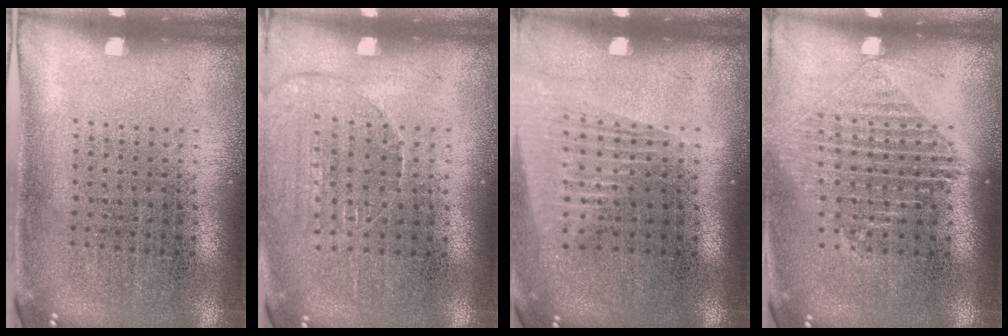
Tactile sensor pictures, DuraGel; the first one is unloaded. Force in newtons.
{"total": 1.2, "press": 1.2, "slide": 0.1}
{"total": 1.4, "press": 1.2, "slide": 0.7}
{"total": 1.3, "press": 1.2, "slide": 0.5}